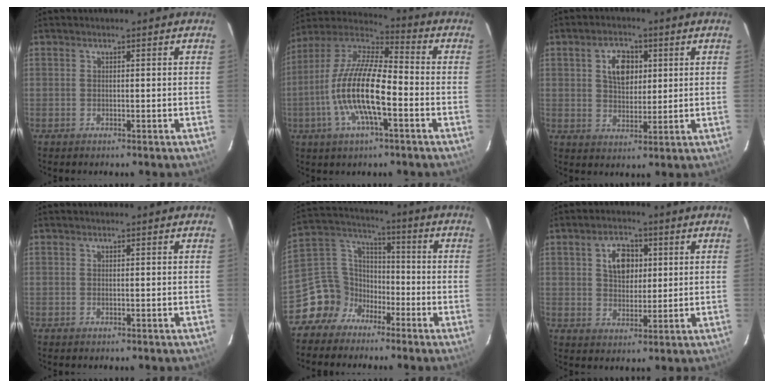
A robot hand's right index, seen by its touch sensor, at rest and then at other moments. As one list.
[{"total": 16.7, "force": [-4.7, 4.8, 15.3], "torque": [-0.302, -0.005, -0.099]}, {"total": 6.9, "force": [2.1, 4.5, 4.9], "torque": [-0.079, 0.015, 0.041]}, {"total": 0.0}, {"total": 10.6, "force": [-6.9, 7.8, 1.6], "torque": [-0.055, 0.053, -0.135]}, {"total": 6.9, "force": [2.0, 4.7, 4.6], "torque": [-0.074, 0.017, 0.039]}]